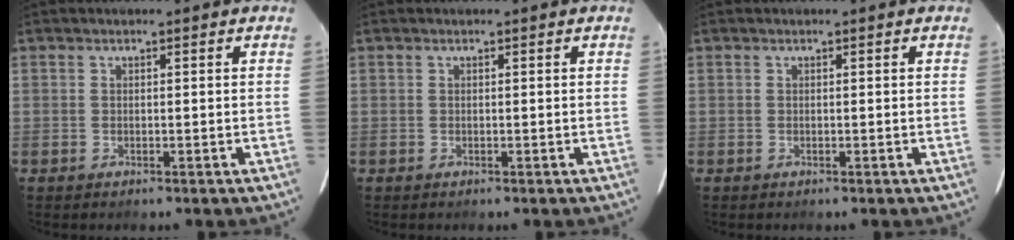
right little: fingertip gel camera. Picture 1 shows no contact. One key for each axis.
{"total": 0.0}
{"total": 0.0}